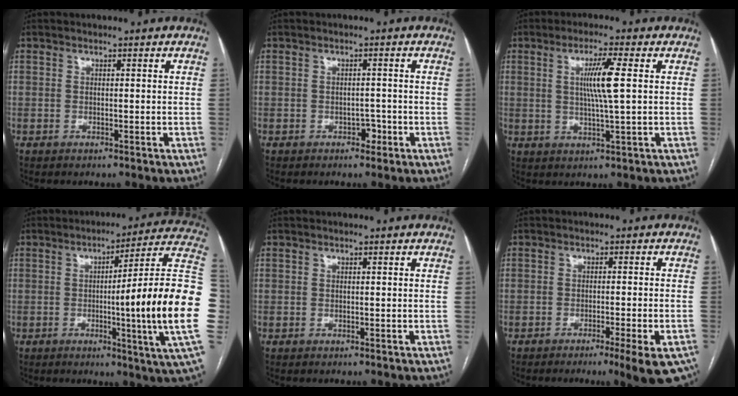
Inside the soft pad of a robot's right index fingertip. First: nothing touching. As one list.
[{"total": 1.7, "force": [-0.9, 1.1, 0.9], "torque": [-0.010, 0.004, -0.011]}, {"total": 6.2, "force": [1.1, -0.5, 6.1], "torque": [-0.114, -0.003, 0.022]}, {"total": 21.3, "force": [-2.4, -2.6, 21.0], "torque": [-0.211, 0.002, -0.049]}, {"total": 0.0}, {"total": 8.8, "force": [-5.7, 0.3, 6.7], "torque": [-0.063, -0.011, -0.079]}]